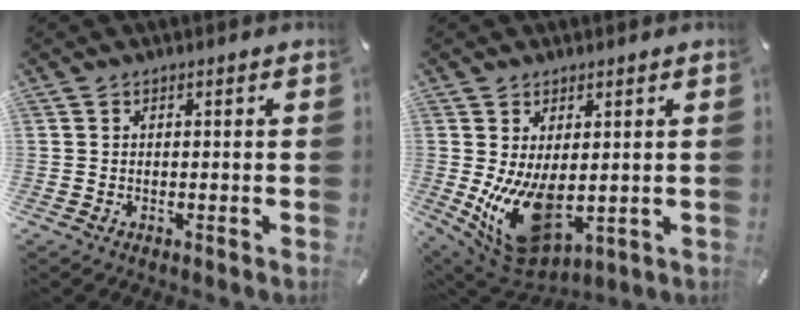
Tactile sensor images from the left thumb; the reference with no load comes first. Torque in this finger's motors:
{"motor_torque": [2.50, 2.51, 0.40, -0.04, 0.45]}